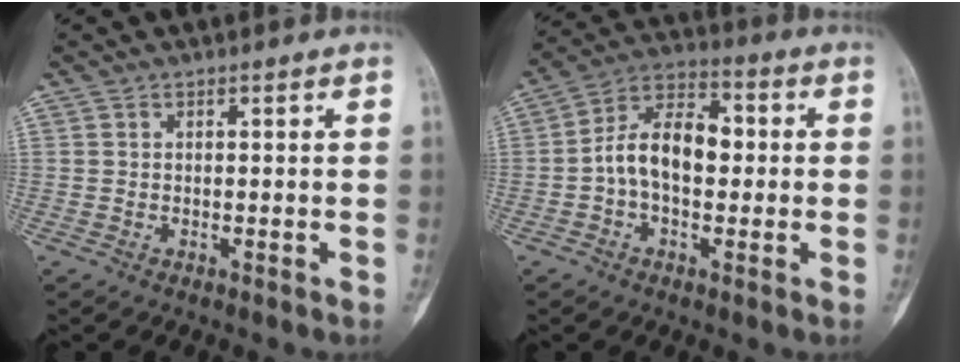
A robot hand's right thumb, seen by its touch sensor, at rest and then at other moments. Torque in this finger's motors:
{"motor_torque": [0.21, 0.22, 1.07, -0.54, 0.21]}